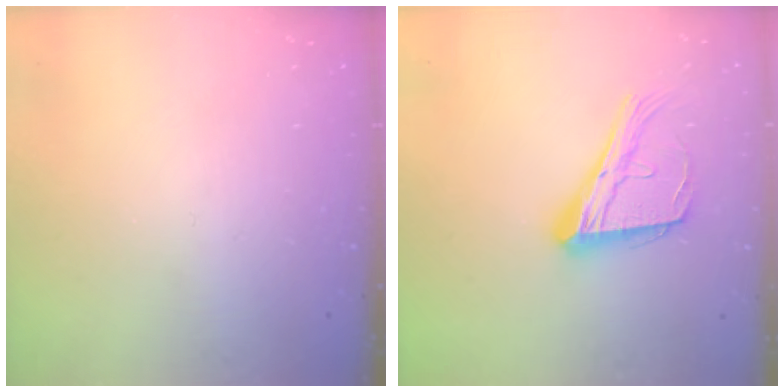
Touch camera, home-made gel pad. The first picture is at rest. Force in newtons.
{"total": 17.9, "press": 17.8, "slide": 1.9}